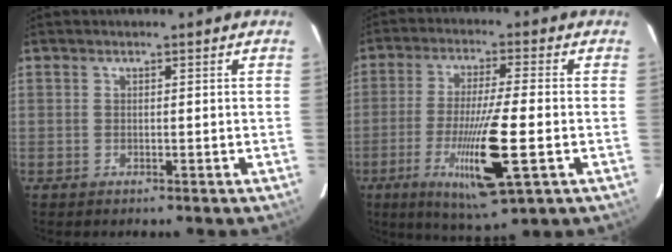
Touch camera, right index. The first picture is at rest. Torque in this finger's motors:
{"motor_torque": [0.91, 0.01, 0.64, 0.21]}